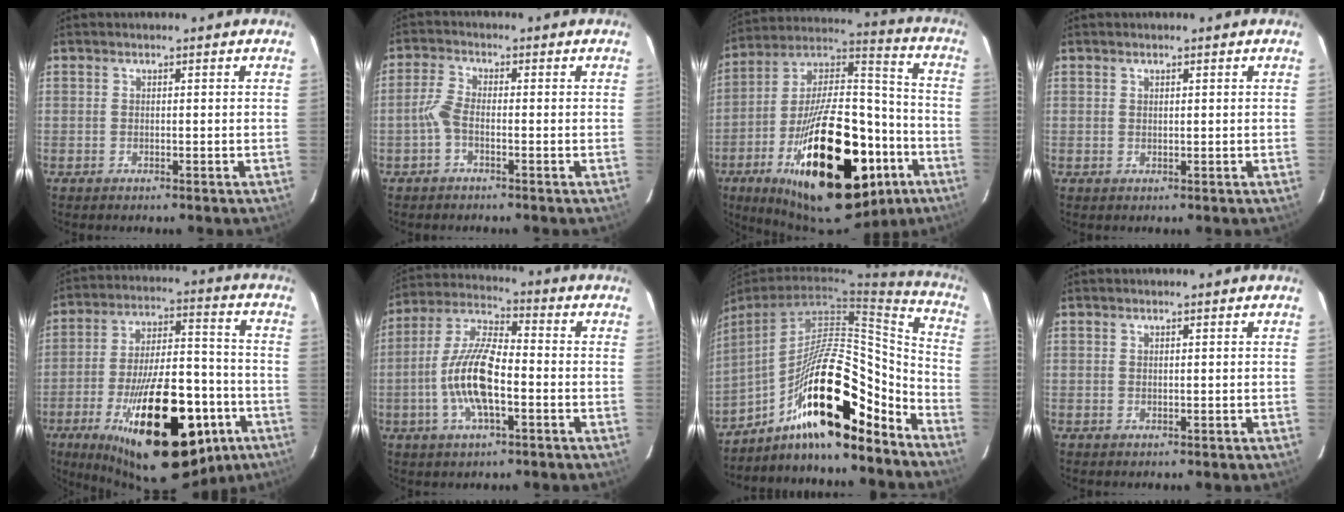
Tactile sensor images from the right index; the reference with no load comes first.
{"total": 3.0, "force": [-1.4, 1.1, 2.4], "torque": [-0.059, 0.008, -0.032]}
{"total": 34.9, "force": [-15.9, 16.3, 26.5], "torque": [-0.441, 0.014, -0.232]}
{"total": 0.5, "force": [0.4, 0.2, 0.3], "torque": [-0.005, 0.001, 0.007]}
{"total": 30.1, "force": [-14.2, 13.8, 22.7], "torque": [-0.380, -0.006, -0.194]}
{"total": 12.5, "force": [-3.2, 4.1, 11.4], "torque": [-0.237, 0.004, -0.064]}
{"total": 20.2, "force": [-12.8, 5.7, 14.5], "torque": [-0.231, 0.000, -0.217]}
{"total": 0.0}